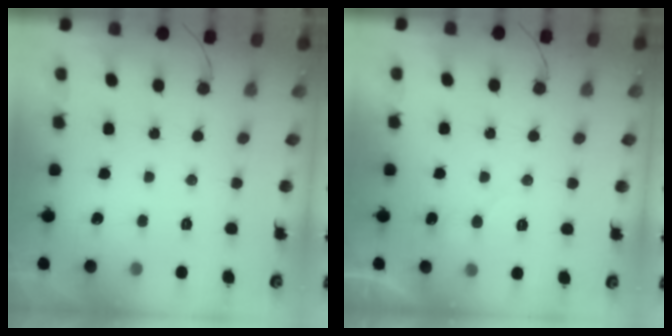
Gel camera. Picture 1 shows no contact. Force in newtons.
{"total": 7.1, "press": 7.1, "slide": 0.5}